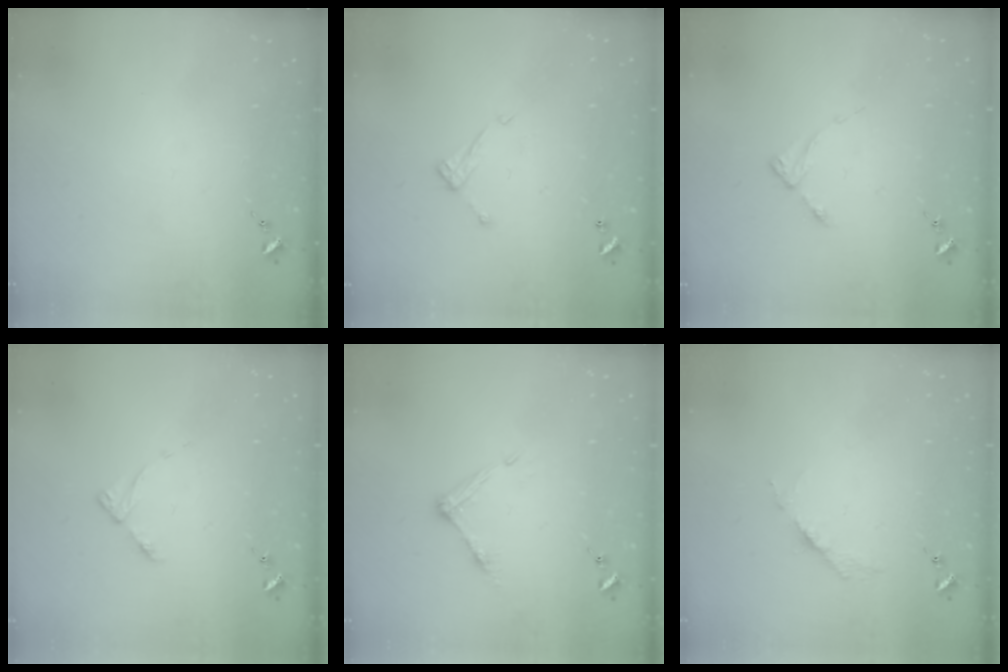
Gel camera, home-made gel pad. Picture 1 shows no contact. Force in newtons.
{"total": 8.2, "press": 8.1, "slide": 0.4}
{"total": 2.9, "press": 2.8, "slide": 0.4}
{"total": 4.4, "press": 4.3, "slide": 0.7}
{"total": 6.8, "press": 6.7, "slide": 0.4}
{"total": 3.6, "press": 3.6, "slide": 0.4}